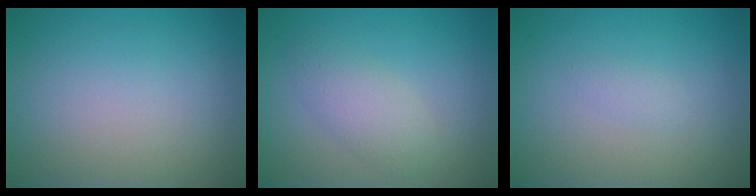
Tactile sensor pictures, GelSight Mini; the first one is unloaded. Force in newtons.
{"total": 2.7, "press": 2.7, "slide": 0.0}
{"total": 0.8, "press": 0.8, "slide": 0.1}